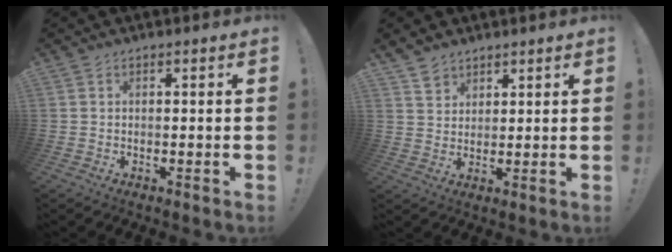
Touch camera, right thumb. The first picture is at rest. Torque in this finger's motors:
{"motor_torque": [-0.17, -0.15, -0.20, 0.34, 0.11]}